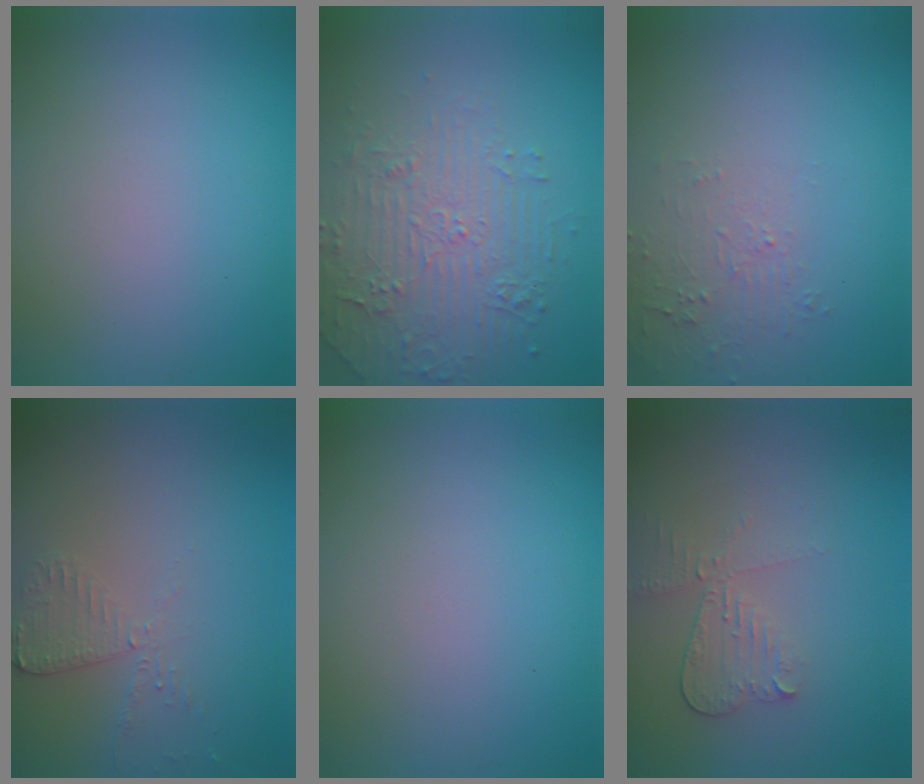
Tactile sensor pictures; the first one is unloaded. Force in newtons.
{"total": 4.9, "press": 3.9, "slide": 3.0}
{"total": 1.6, "press": 0.4, "slide": 1.6}
{"total": 2.0, "press": 2.0, "slide": 0.3}
{"total": 0.0}
{"total": 2.5, "press": 2.3, "slide": 0.9}